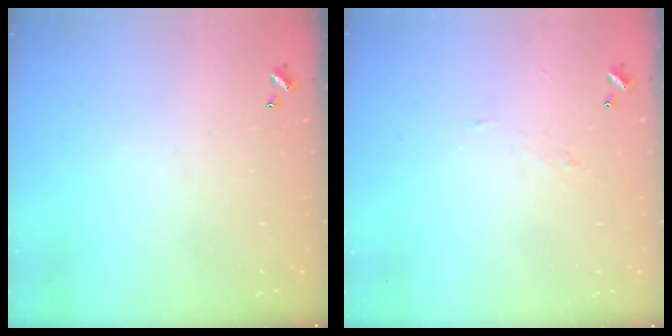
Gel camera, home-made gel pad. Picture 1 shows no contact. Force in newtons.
{"total": 2.0, "press": 1.9, "slide": 0.5}